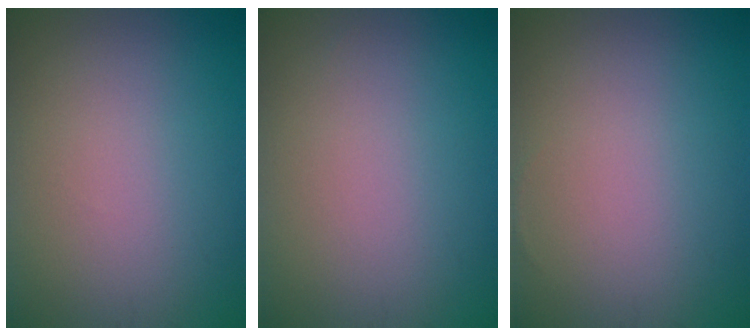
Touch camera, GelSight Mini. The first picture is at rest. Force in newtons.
{"total": 0.0}
{"total": 0.0}